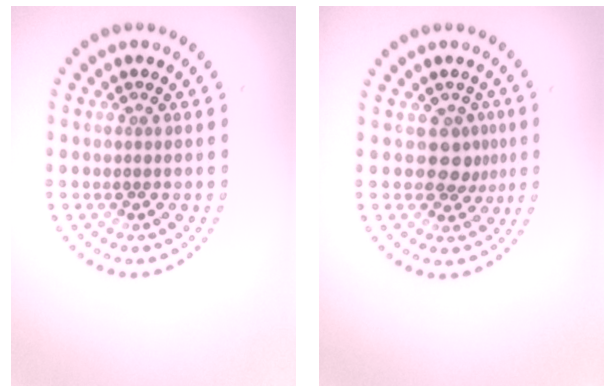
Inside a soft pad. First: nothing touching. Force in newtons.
{"total": 2.3, "press": 1.9, "slide": 1.3}